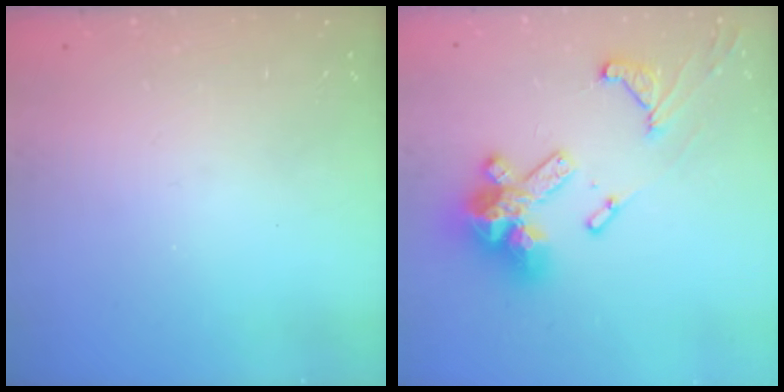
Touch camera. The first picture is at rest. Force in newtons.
{"total": 18.7, "press": 18.6, "slide": 1.9}